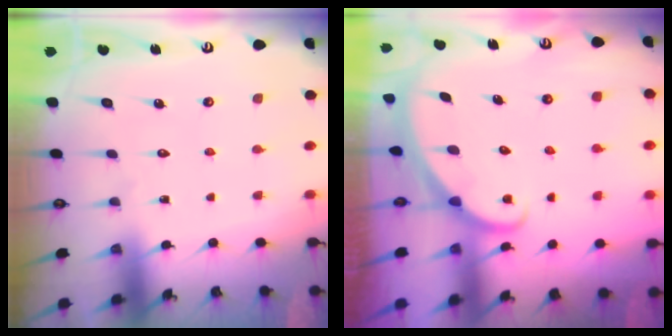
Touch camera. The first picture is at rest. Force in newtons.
{"total": 1.8, "press": 1.8, "slide": 0.1}